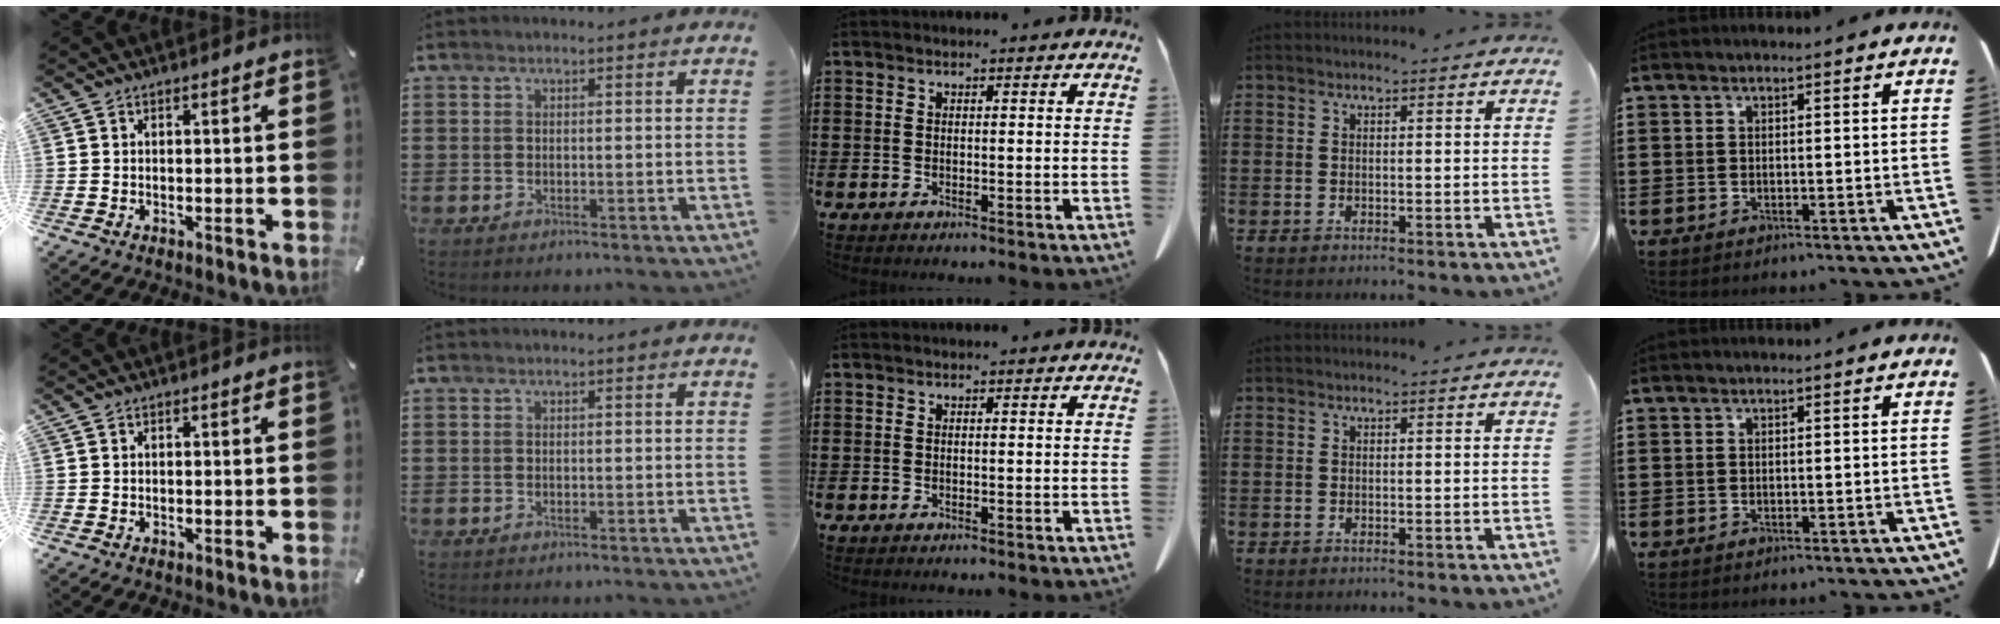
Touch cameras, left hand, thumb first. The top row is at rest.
{}